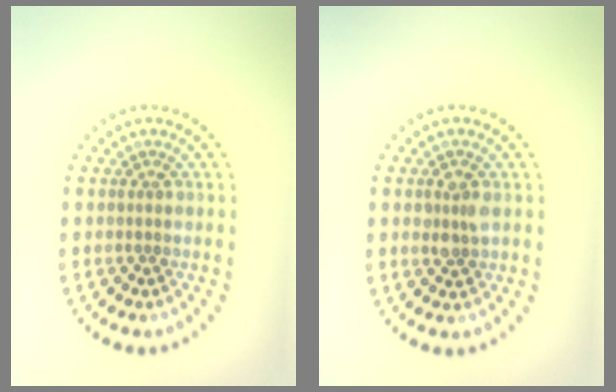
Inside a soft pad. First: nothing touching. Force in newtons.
{"total": 2.0, "press": 1.9, "slide": 0.3}